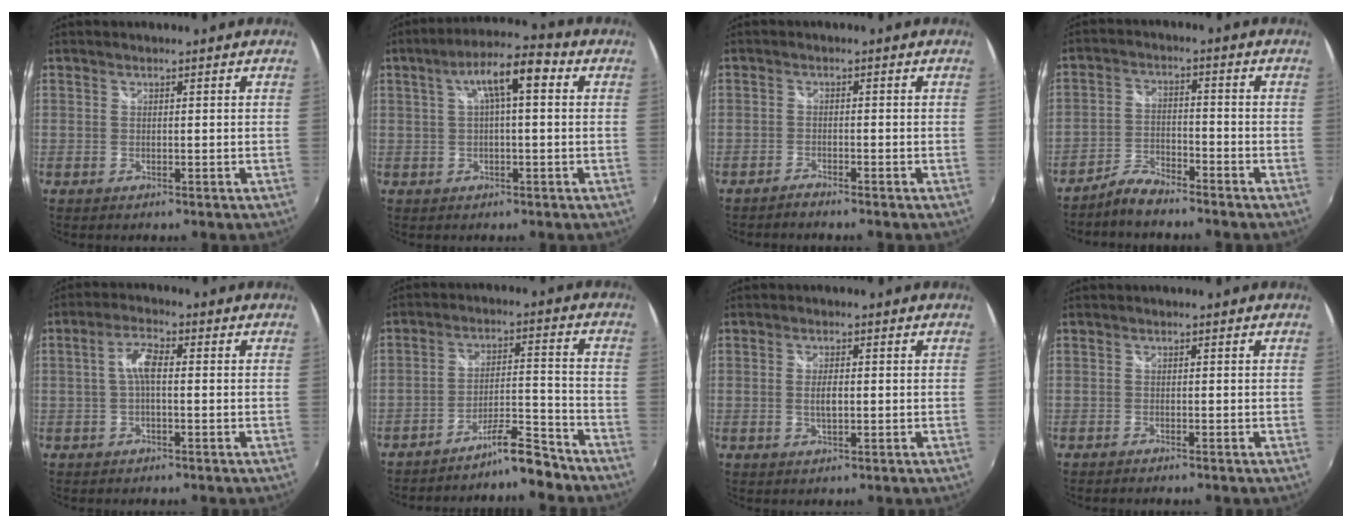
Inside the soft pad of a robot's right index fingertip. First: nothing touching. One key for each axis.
{"total": 8.5, "fx": 2.1, "fy": 2.2, "fz": 7.9, "tx": -0.137, "ty": 0.028, "tz": 0.034}
{"total": 1.7, "fx": -1.6, "fy": 0.1, "fz": 0.2, "tx": -0.016, "ty": -0.004, "tz": -0.033}
{"total": 5.3, "fx": -4.8, "fy": 1.2, "fz": 1.8, "tx": -0.051, "ty": 0.007, "tz": -0.091}
{"total": 4.8, "fx": -0.2, "fy": 1.5, "fz": 4.5, "tx": -0.091, "ty": 0.014, "tz": -0.004}
{"total": 7.8, "fx": -7.3, "fy": 0.7, "fz": 2.9, "tx": -0.053, "ty": 0.023, "tz": -0.118}
{"total": 2.7, "fx": -0.2, "fy": 1.0, "fz": 2.5, "tx": -0.046, "ty": -0.002, "tz": -0.002}
{"total": 0.9, "fx": -0.8, "fy": 0.2, "fz": 0.3, "tx": -0.010, "ty": -0.004, "tz": -0.017}